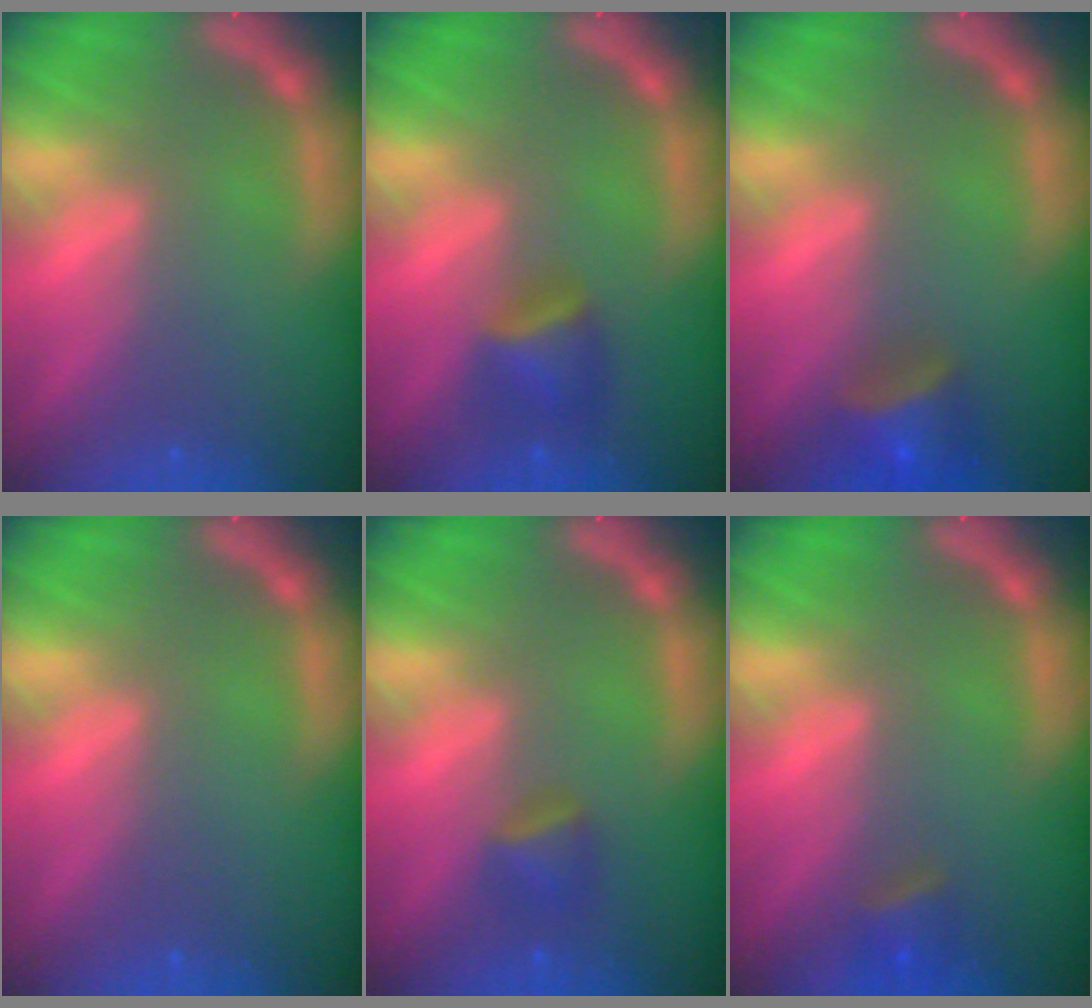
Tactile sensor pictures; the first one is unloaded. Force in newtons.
{"total": 2.9}
{"total": 4.0}
{"total": 0.0}
{"total": 1.9}
{"total": 1.9}